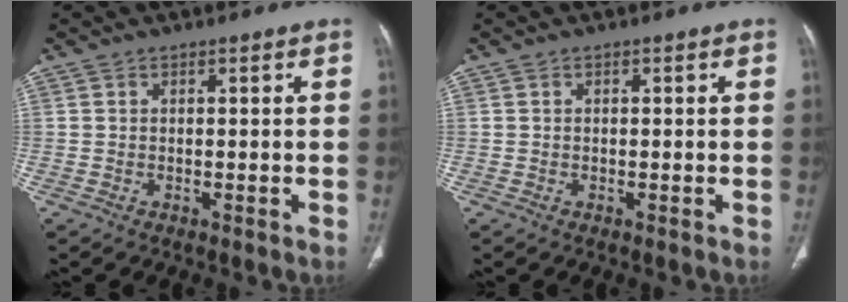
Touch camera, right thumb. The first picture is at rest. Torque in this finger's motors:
{"motor_torque": [-0.09, -0.10, -0.17, 0.60, -0.03]}